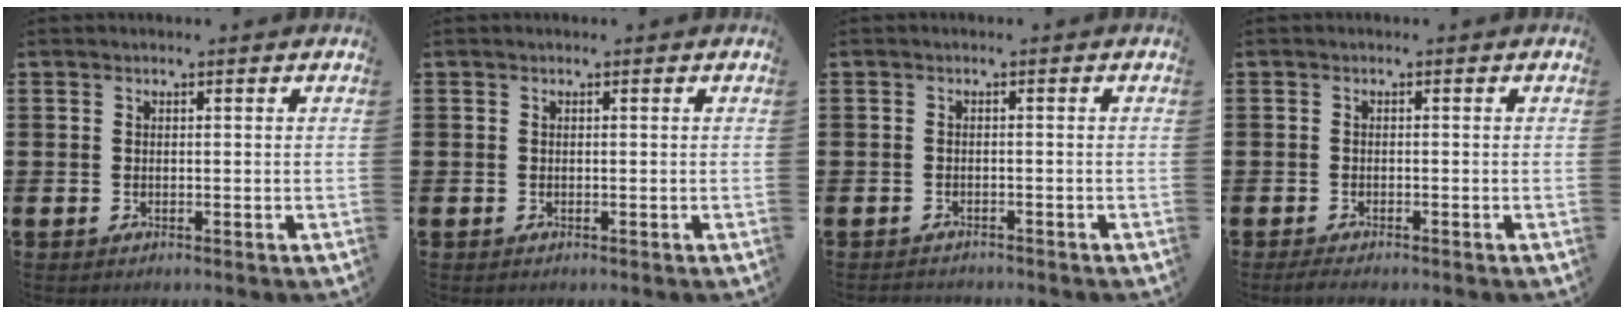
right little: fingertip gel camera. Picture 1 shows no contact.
{"total": 0.0}
{"total": 0.8, "force": [-0.8, 0.0, -0.1], "torque": [0.000, 0.002, -0.018]}
{"total": 1.0, "force": [-0.7, 0.2, 0.7], "torque": [-0.012, -0.001, -0.015]}